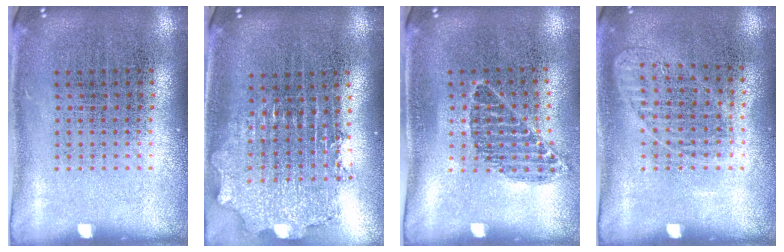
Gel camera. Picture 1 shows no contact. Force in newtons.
{"total": 2.1, "press": 1.6, "slide": 1.4}
{"total": 0.8, "press": 0.7, "slide": 0.4}
{"total": 0.9, "press": 0.9, "slide": 0.1}